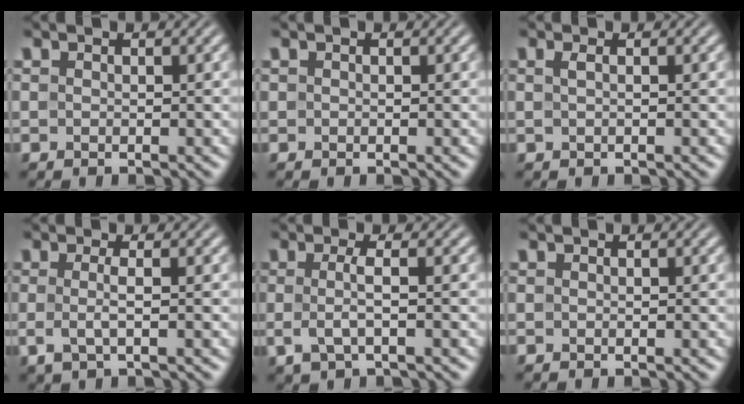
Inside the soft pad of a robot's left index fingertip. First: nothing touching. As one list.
[{"total": 0.0}, {"total": 0.8, "force": [0.2, 0.3, 0.7], "torque": [-0.013, 0.004, 0.001]}, {"total": 2.1, "force": [-0.1, 0.5, 2.0], "torque": [-0.043, -0.005, -0.004]}, {"total": 2.4, "force": [-0.2, 0.6, 2.3], "torque": [-0.053, -0.006, -0.003]}, {"total": 0.0}]